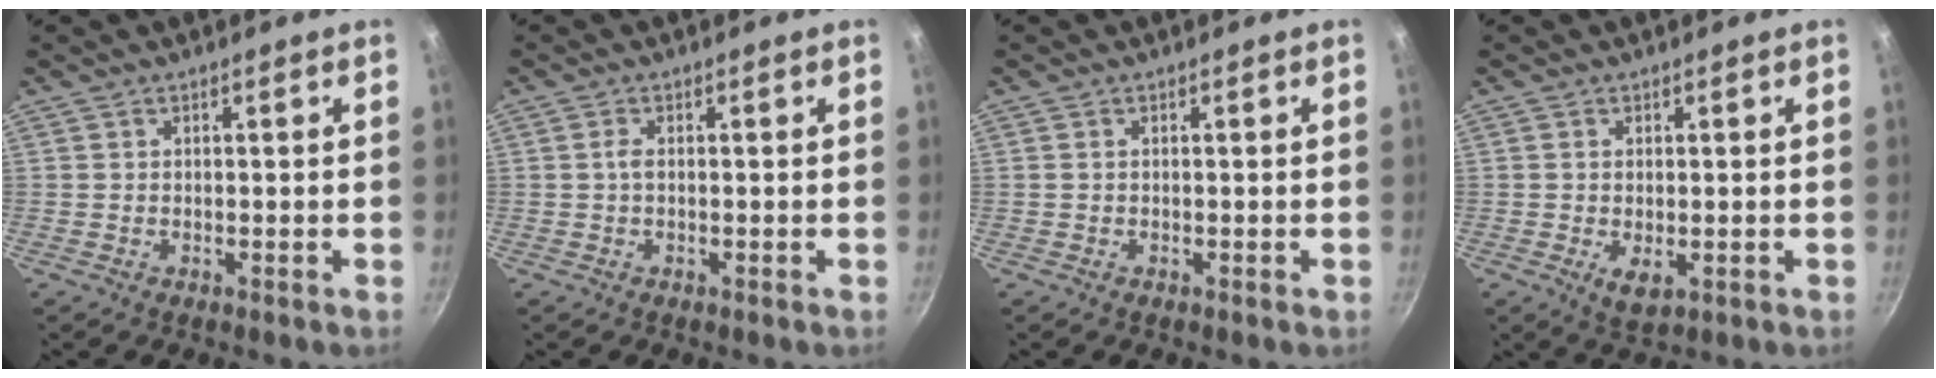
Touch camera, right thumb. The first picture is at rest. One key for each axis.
{"total": 1.2, "fx": -0.1, "fy": 0.5, "fz": 1.1, "tx": -0.027, "ty": 0.004, "tz": -0.004}
{"total": 0.0}
{"total": 3.6, "fx": -0.8, "fy": 2.0, "fz": 3.0, "tx": -0.052, "ty": -0.015, "tz": -0.006}